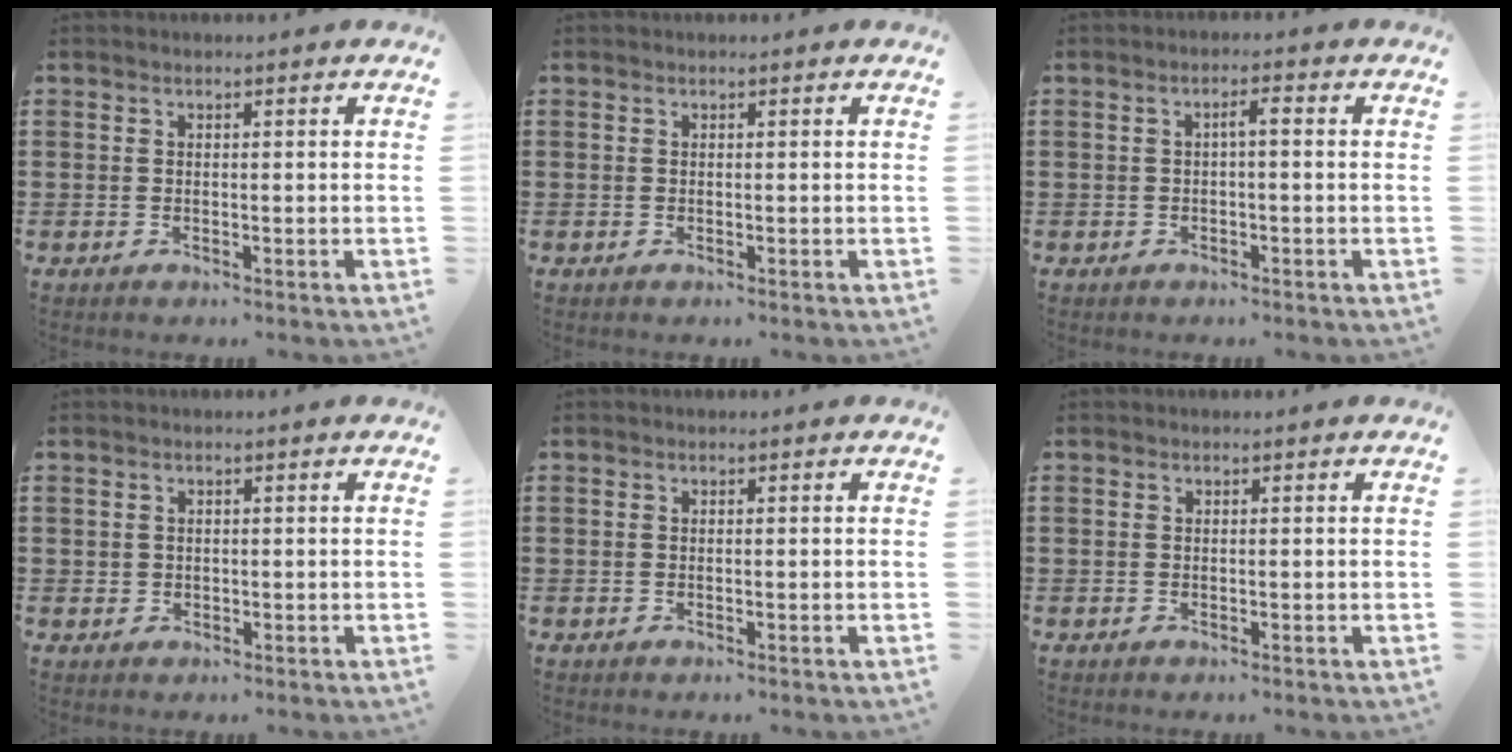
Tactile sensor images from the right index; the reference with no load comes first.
{"total": 0.0}
{"total": 1.8, "force": [-0.1, 0.3, 1.8], "torque": [-0.035, 0.004, -0.005]}
{"total": 0.7, "force": [0.2, 0.6, 0.0], "torque": [-0.002, 0.003, 0.005]}
{"total": 0.0}
{"total": 0.0}